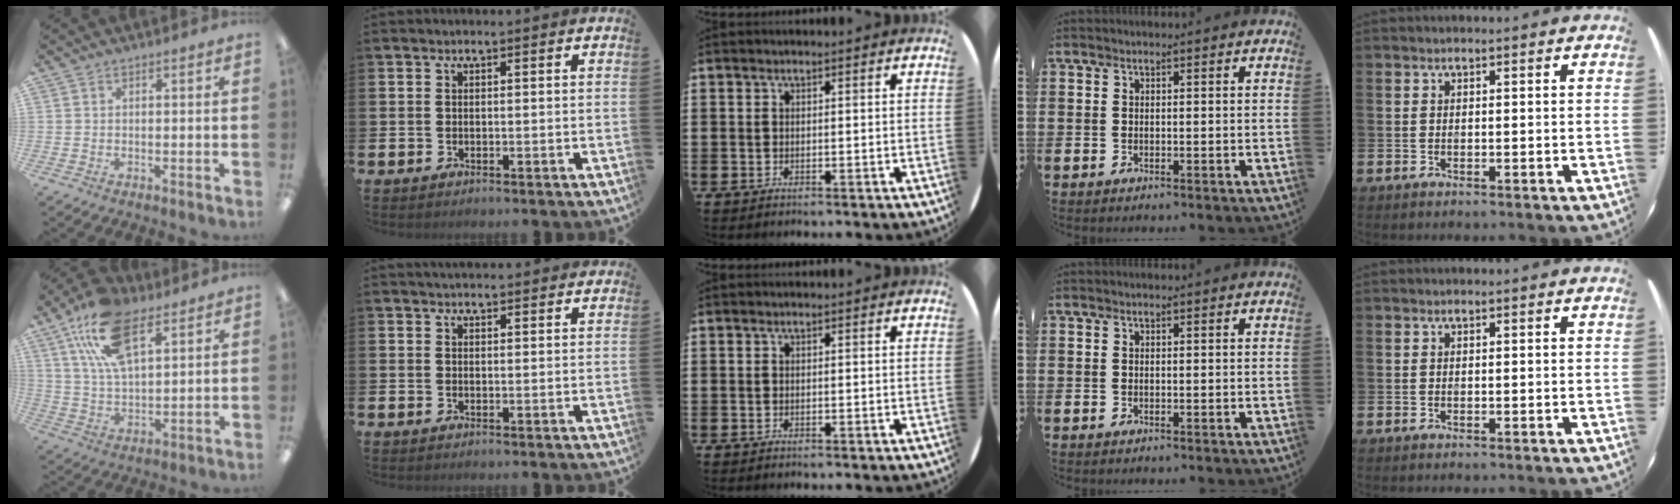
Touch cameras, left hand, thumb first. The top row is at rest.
{"thumb": {"total": 17.1, "force": [9.8, 8.2, 11.4], "torque": [-0.216, -0.021, 0.173]}, "index": {"total": 2.4, "force": [2.4, 0.3, 0.2], "torque": [-0.008, -0.008, 0.044]}}